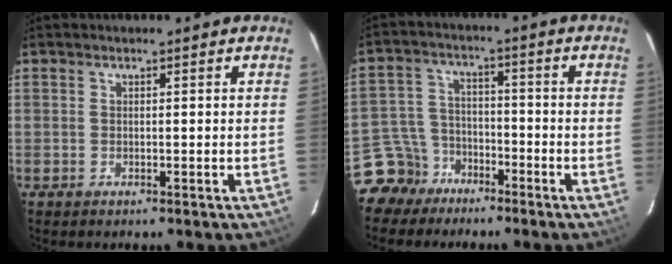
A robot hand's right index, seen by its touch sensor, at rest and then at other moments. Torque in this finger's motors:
{"motor_torque": [-1.15, -0.88, -1.05, -0.21]}